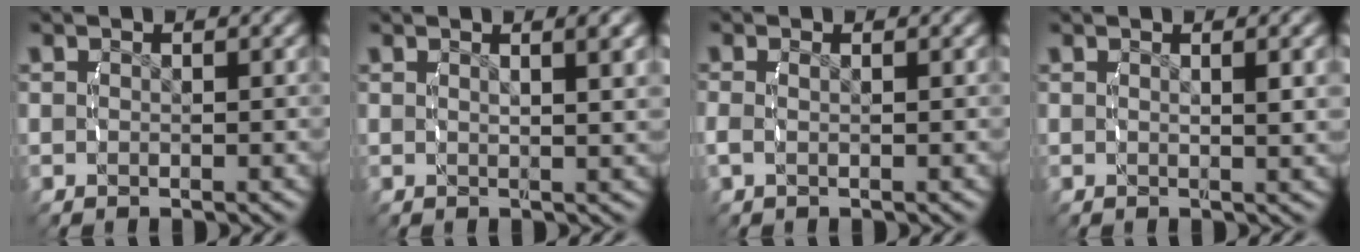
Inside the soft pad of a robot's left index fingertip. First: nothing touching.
{"total": 2.1, "force": [1.2, -0.4, 1.7], "torque": [-0.019, 0.002, 0.024]}
{"total": 1.0, "force": [-0.3, 0.4, 0.9], "torque": [-0.033, -0.008, 0.000]}
{"total": 1.5, "force": [0.7, -0.4, 1.3], "torque": [-0.016, -0.002, 0.015]}